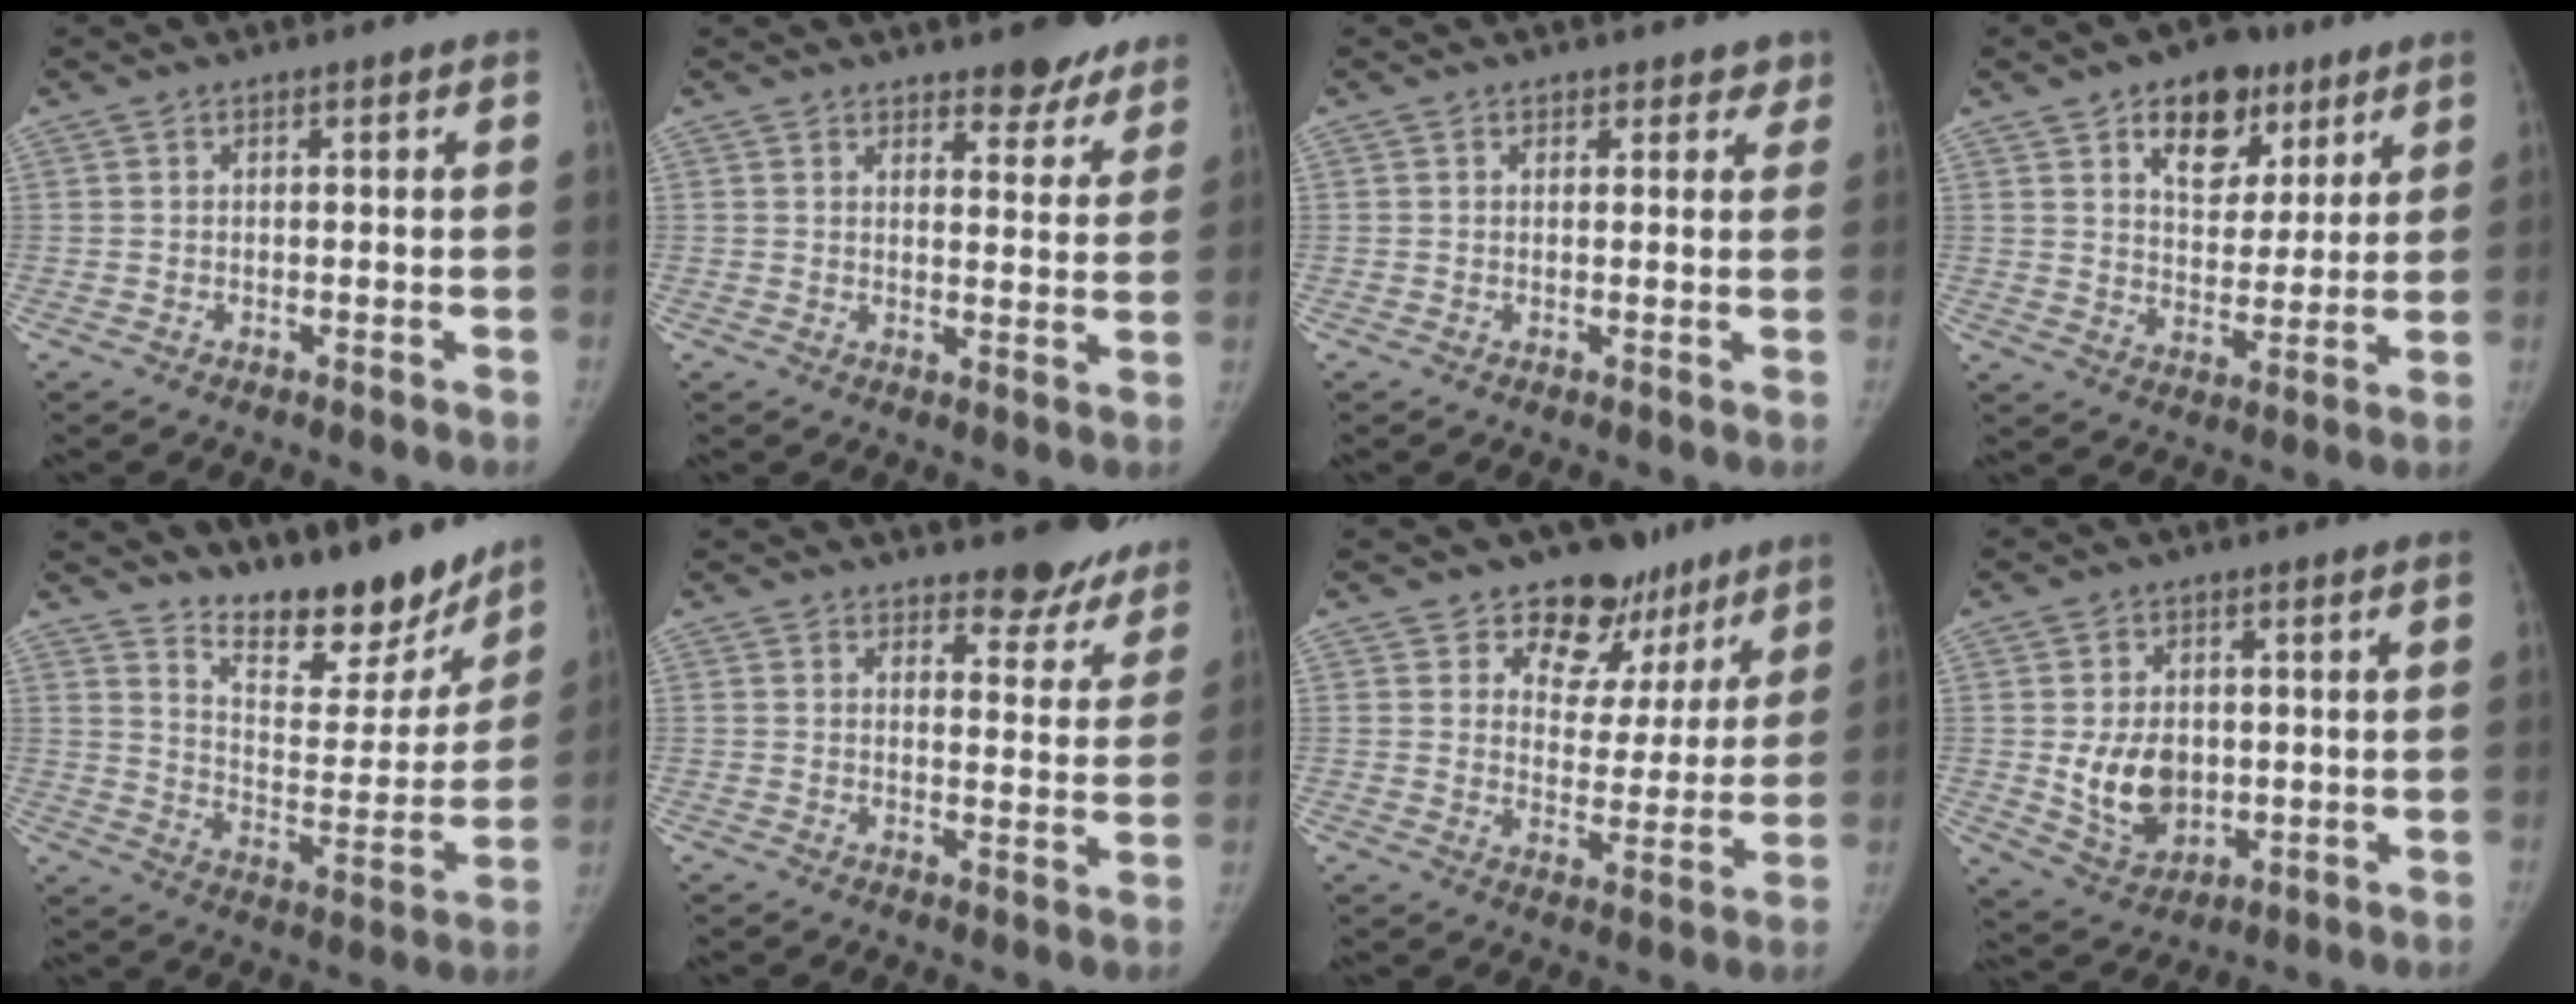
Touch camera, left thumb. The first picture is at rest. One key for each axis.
{"total": 7.7, "fx": 6.5, "fy": 2.9, "fz": 3.0, "tx": -0.002, "ty": -0.042, "tz": 0.077}
{"total": 2.6, "fx": 1.9, "fy": 1.7, "fz": 0.4, "tx": 0.032, "ty": -0.007, "tz": 0.015}
{"total": 12.6, "fx": 7.0, "fy": 7.9, "fz": 6.9, "tx": -0.058, "ty": -0.032, "tz": 0.108}
{"total": 18.1, "fx": 15.3, "fy": 6.1, "fz": 7.6, "tx": -0.059, "ty": -0.118, "tz": 0.234}
{"total": 9.7, "fx": 8.8, "fy": 3.6, "fz": 2.2, "tx": 0.017, "ty": -0.068, "tz": 0.093}
{"total": 12.5, "fx": 8.8, "fy": 8.3, "fz": 3.1, "tx": 0.014, "ty": -0.041, "tz": 0.120}
{"total": 9.4, "fx": -0.3, "fy": 6.9, "fz": 6.4, "tx": -0.082, "ty": -0.010, "tz": 0.012}